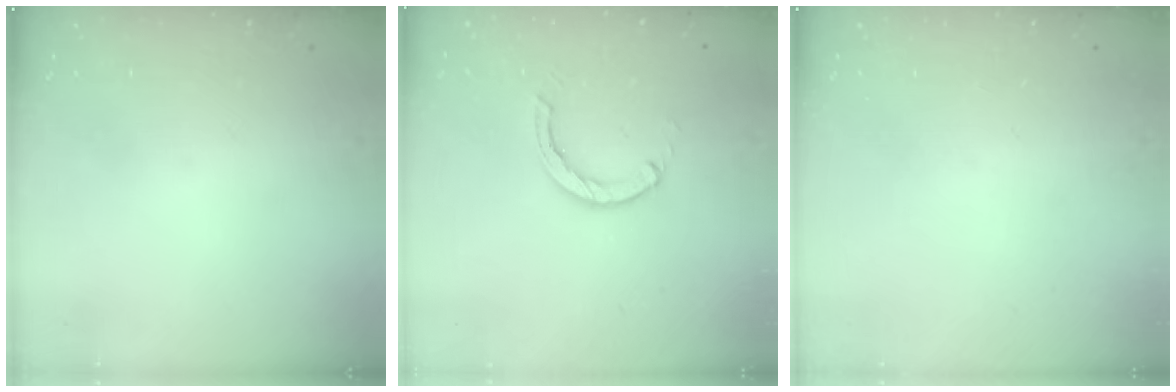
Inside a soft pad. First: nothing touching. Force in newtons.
{"total": 2.9, "press": 2.9, "slide": 0.4}
{"total": 0.0}